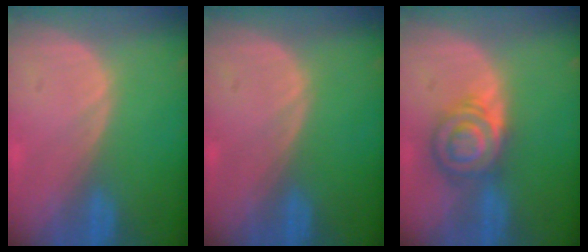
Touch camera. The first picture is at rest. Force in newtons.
{"total": 0.0}
{"total": 6.4, "press": 6.4, "slide": 0.0}